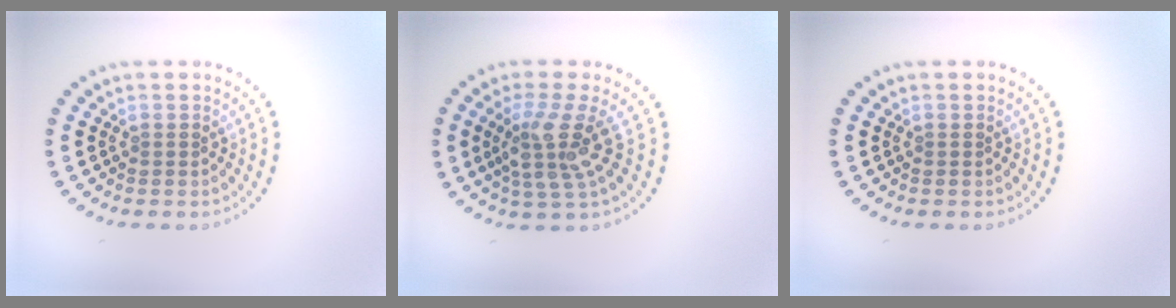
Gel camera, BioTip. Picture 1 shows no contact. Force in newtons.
{"total": 3.9, "press": 2.9, "slide": 2.6}
{"total": 0.0}